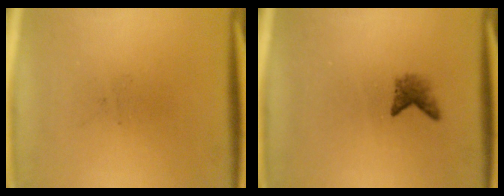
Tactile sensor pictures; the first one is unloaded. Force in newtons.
{"total": 1.8}